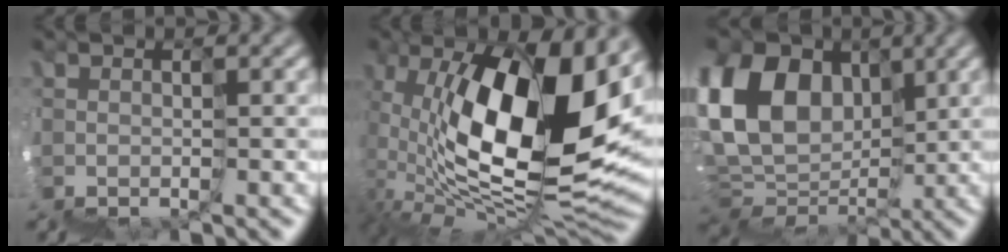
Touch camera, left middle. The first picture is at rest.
{"total": 11.2, "force": [3.2, 4.0, 10.0], "torque": [-0.166, 0.022, 0.046]}
{"total": 10.0, "force": [4.3, 6.8, 6.0], "torque": [-0.105, 0.046, 0.075]}